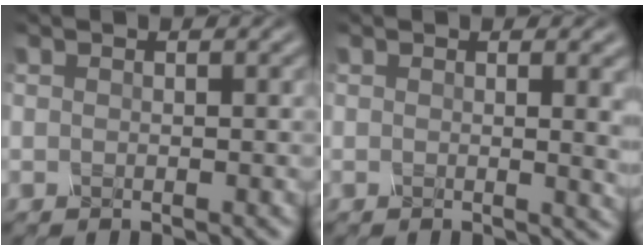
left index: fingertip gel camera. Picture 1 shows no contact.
{"total": 3.7, "force": [0.5, 1.4, 3.5], "torque": [-0.025, 0.001, 0.006]}